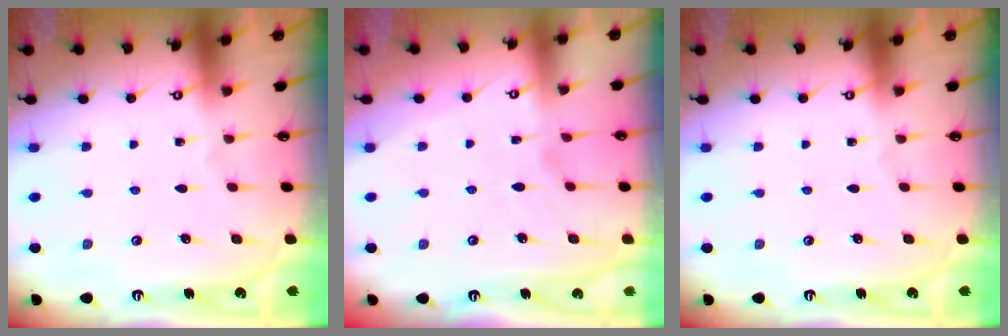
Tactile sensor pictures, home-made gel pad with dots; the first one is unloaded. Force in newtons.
{"total": 3.2, "press": 3.0, "slide": 1.1}
{"total": 0.0}